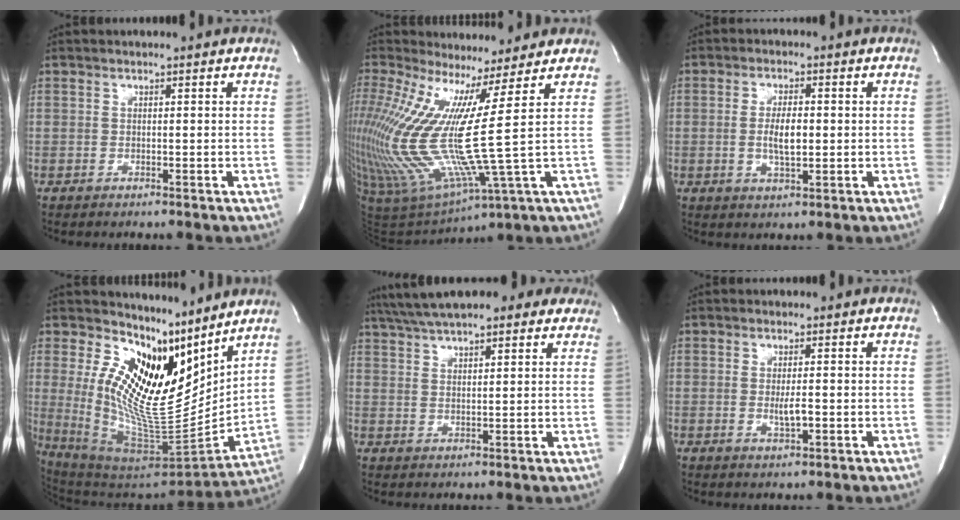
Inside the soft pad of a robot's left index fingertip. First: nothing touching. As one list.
[{"total": 16.9, "force": [5.4, -1.0, 16.0], "torque": [-0.353, -0.025, 0.102]}, {"total": 4.9, "force": [-0.3, 1.5, 4.7], "torque": [-0.094, -0.001, -0.003]}, {"total": 14.7, "force": [9.4, 4.3, 10.5], "torque": [-0.171, -0.034, 0.178]}, {"total": 17.1, "force": [13.9, 4.2, 9.1], "torque": [-0.153, 0.050, 0.194]}, {"total": 2.6, "force": [-0.4, 0.5, 2.5], "torque": [-0.051, -0.003, -0.005]}]